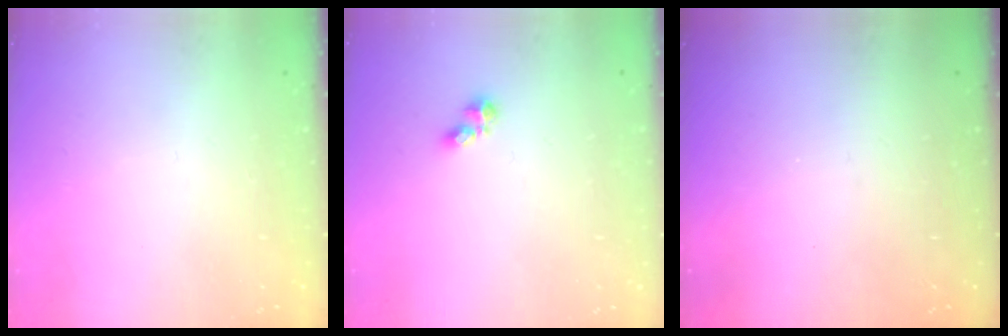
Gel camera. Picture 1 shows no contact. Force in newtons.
{"total": 4.5, "press": 4.5, "slide": 0.5}
{"total": 0.0}